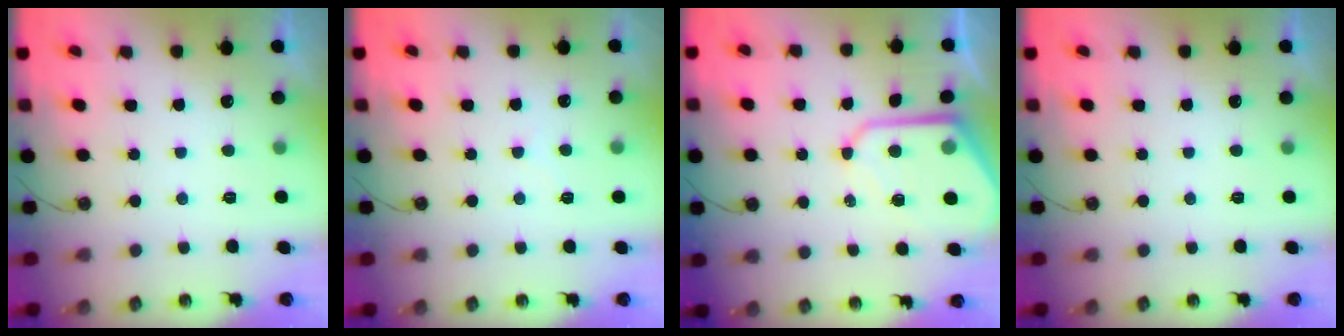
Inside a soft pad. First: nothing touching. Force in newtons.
{"total": 2.8, "press": 2.8, "slide": 0.5}
{"total": 11.3, "press": 11.2, "slide": 0.9}
{"total": 0.0}